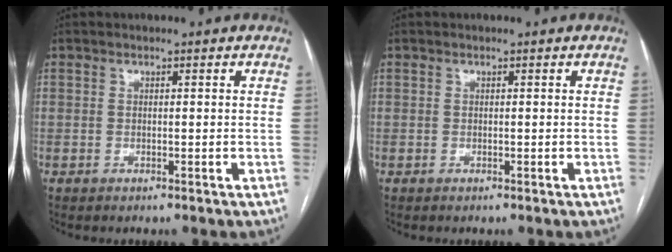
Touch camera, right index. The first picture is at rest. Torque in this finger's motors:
{"motor_torque": [0.00, 0.00, 0.00, 0.00]}